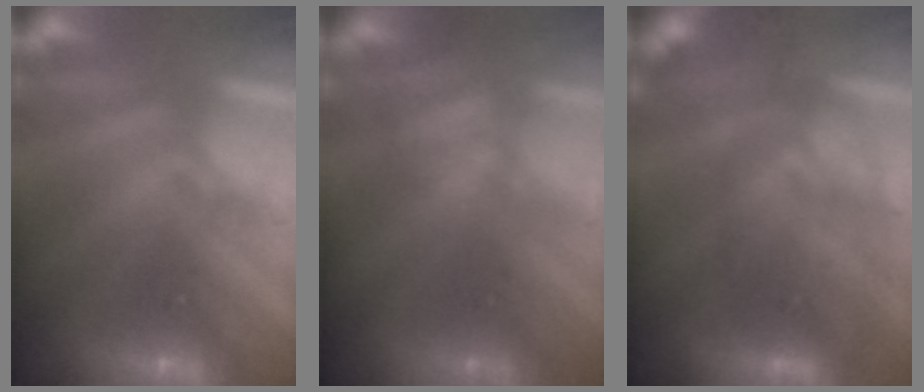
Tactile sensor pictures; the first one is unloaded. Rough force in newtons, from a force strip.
{"total": 2.3}
{"total": 2.6}